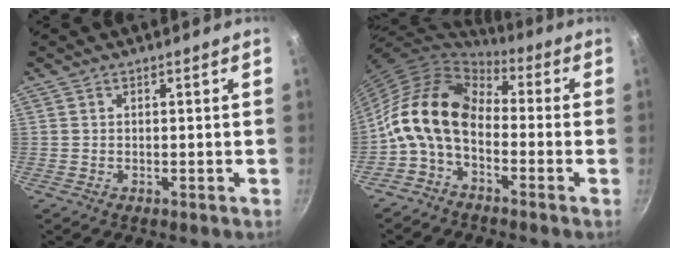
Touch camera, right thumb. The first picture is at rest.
{"total": 13.6, "force": [-1.7, 8.8, 10.3], "torque": [-0.176, 0.038, -0.052]}